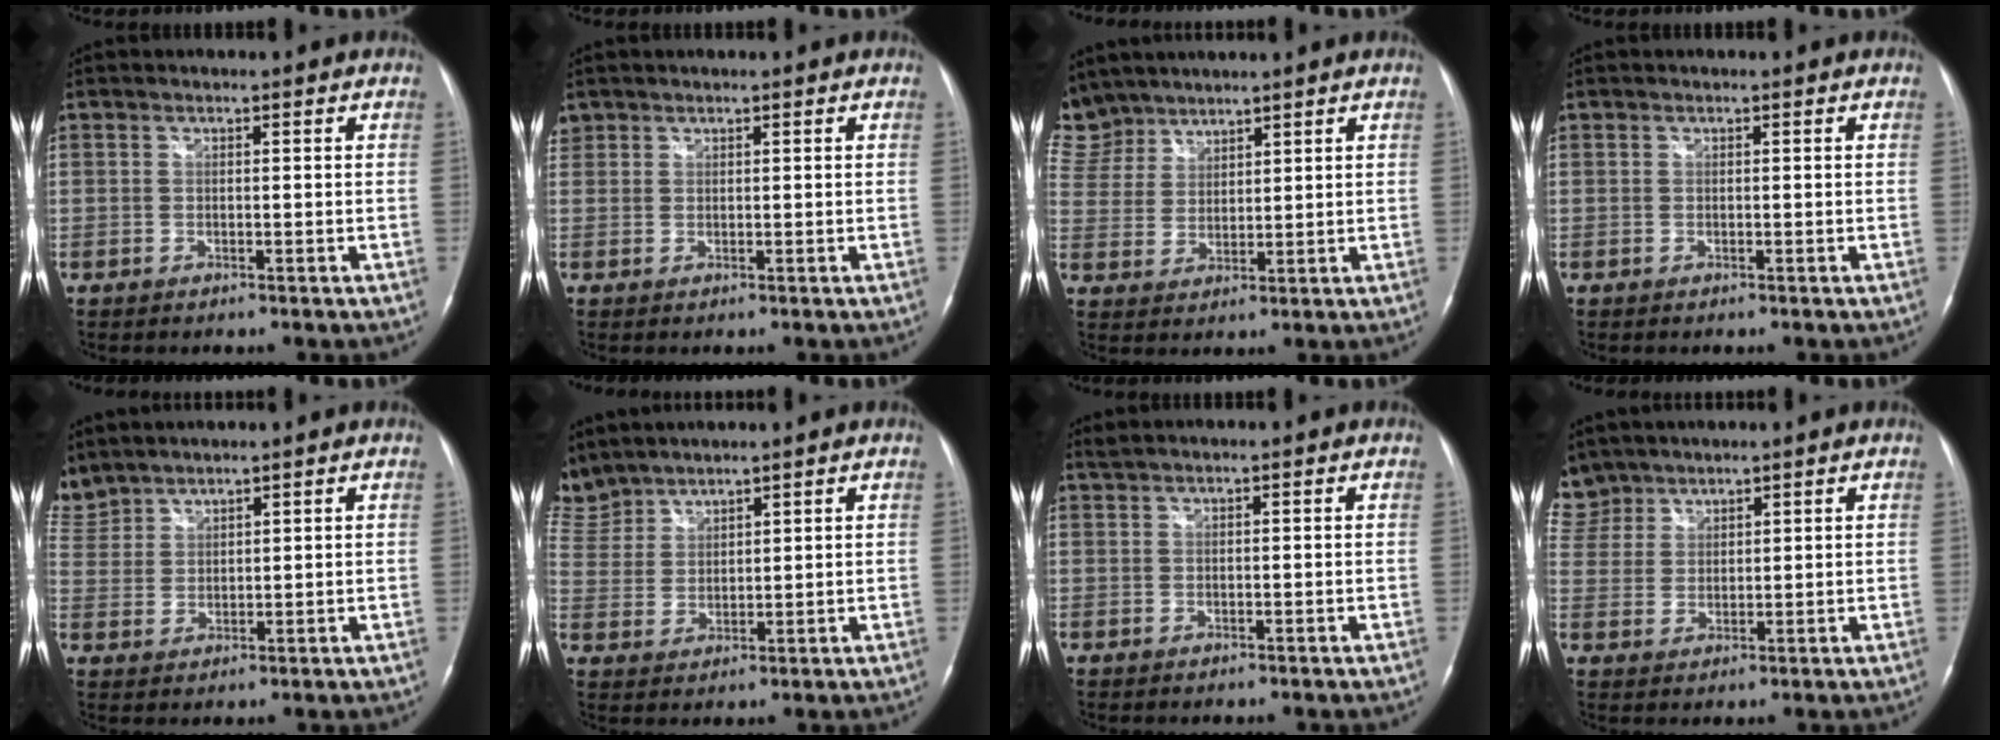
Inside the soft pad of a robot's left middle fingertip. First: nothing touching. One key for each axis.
{"total": 1.5, "fx": 1.1, "fy": 1.0, "fz": 0.0, "tx": 0.004, "ty": 0.012, "tz": 0.021}
{"total": 10.0, "fx": 8.6, "fy": 5.1, "fz": 1.0, "tx": -0.047, "ty": 0.016, "tz": 0.186}
{"total": 0.0}
{"total": 7.5, "fx": 6.7, "fy": 3.3, "fz": 1.0, "tx": -0.043, "ty": 0.015, "tz": 0.148}
{"total": 8.6, "fx": 8.0, "fy": 3.2, "fz": 0.8, "tx": -0.036, "ty": 0.013, "tz": 0.176}
{"total": 0.9, "fx": 0.7, "fy": -0.1, "fz": 0.5, "tx": -0.016, "ty": 0.017, "tz": 0.018}
{"total": 7.3, "fx": 6.1, "fy": 4.1, "fz": 0.2, "tx": -0.012, "ty": 0.010, "tz": 0.128}